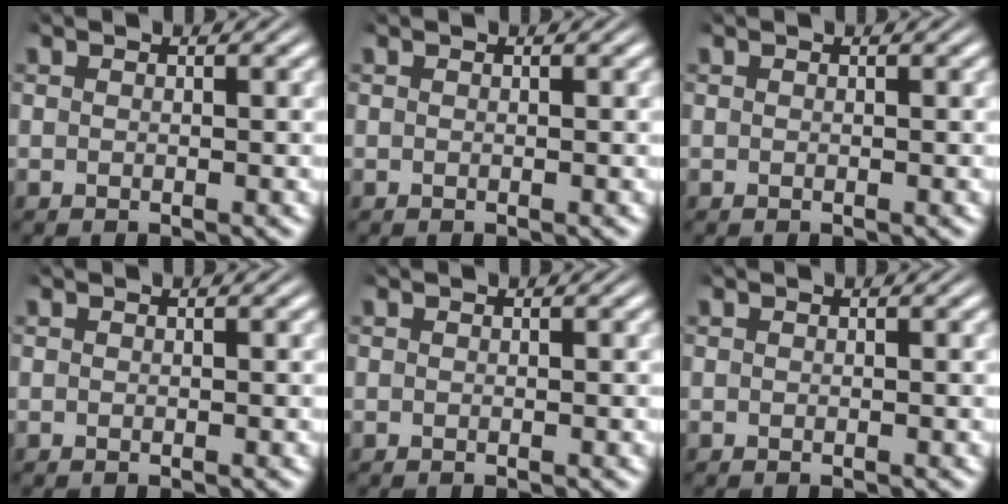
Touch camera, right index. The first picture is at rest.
{"total": 0.0}
{"total": 0.0}
{"total": 0.0}
{"total": 0.0}
{"total": 0.0}